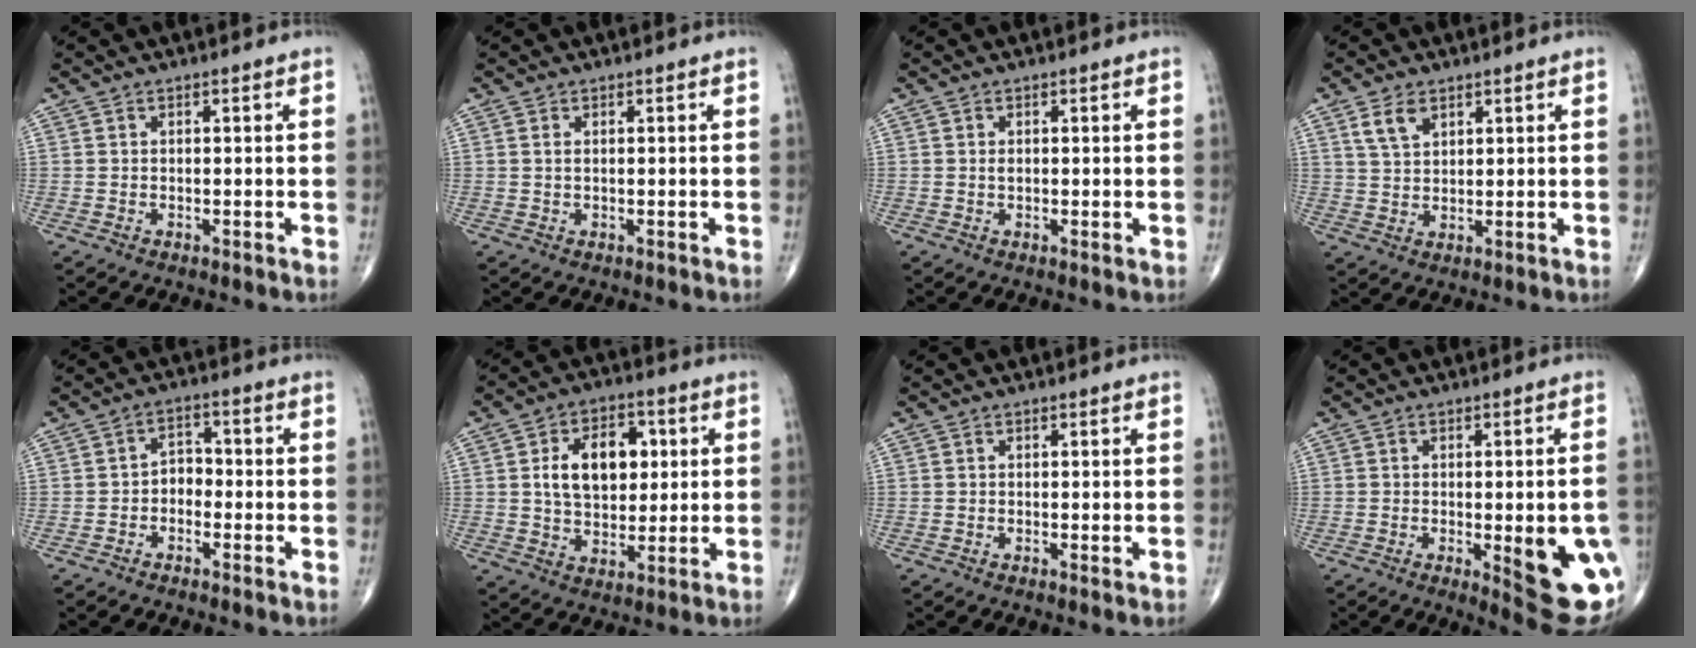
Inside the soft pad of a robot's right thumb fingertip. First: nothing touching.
{"total": 0.7, "force": [0.2, 0.3, 0.6], "torque": [-0.016, 0.005, 0.007]}
{"total": 1.1, "force": [0.1, 0.5, 1.0], "torque": [-0.018, -0.002, 0.001]}
{"total": 4.8, "force": [2.6, 2.8, 2.9], "torque": [-0.046, -0.010, 0.054]}
{"total": 3.7, "force": [-1.4, 2.7, 2.0], "torque": [-0.012, 0.024, -0.035]}
{"total": 12.9, "force": [2.5, 8.3, 9.5], "torque": [-0.123, 0.004, 0.042]}
{"total": 0.8, "force": [-0.2, 0.1, 0.8], "torque": [-0.017, -0.004, -0.002]}
{"total": 15.4, "force": [-3.4, 4.7, 14.3], "torque": [-0.140, -0.007, -0.022]}